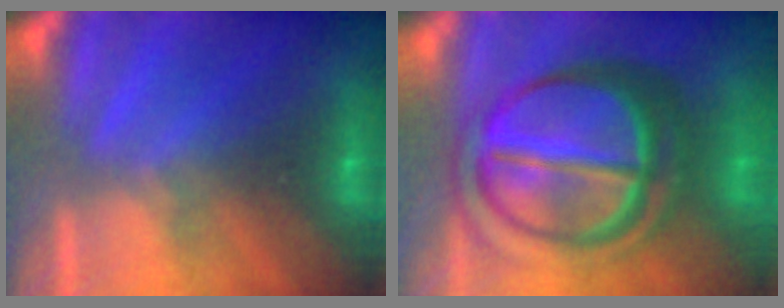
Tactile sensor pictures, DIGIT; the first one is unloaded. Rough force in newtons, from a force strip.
{"total": 7.8}